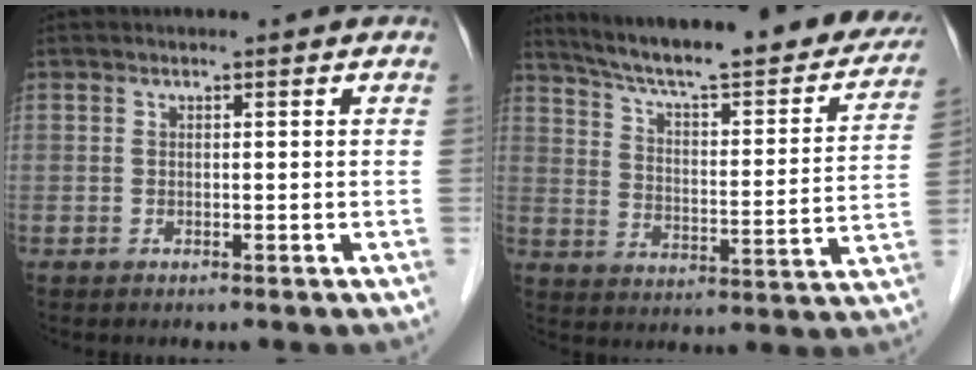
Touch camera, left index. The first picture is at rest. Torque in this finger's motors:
{"motor_torque": [0.32, -0.41, 0.23, 0.14]}